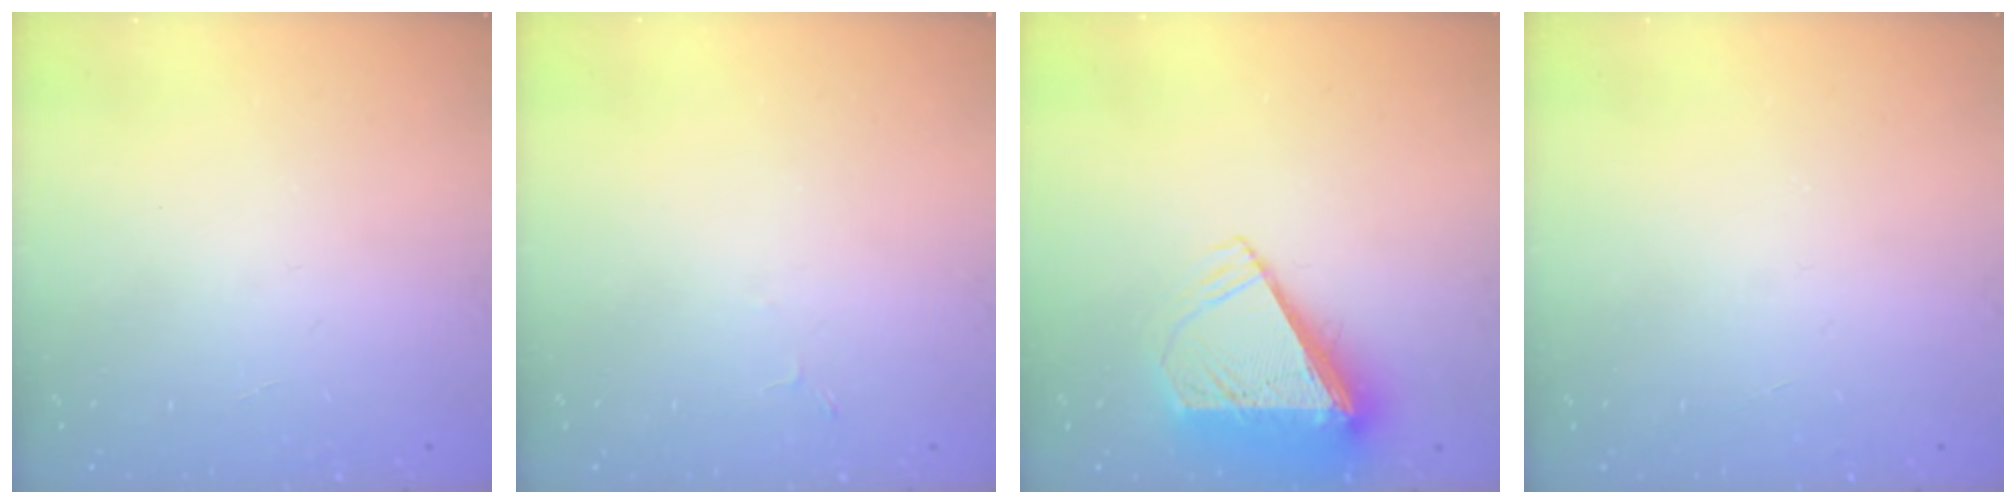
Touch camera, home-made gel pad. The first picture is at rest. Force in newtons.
{"total": 1.9, "press": 1.9, "slide": 0.3}
{"total": 9.1, "press": 9.0, "slide": 1.3}
{"total": 0.0}